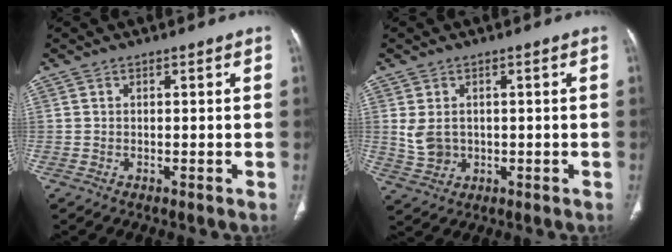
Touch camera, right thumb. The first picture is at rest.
{"total": 4.5, "force": [0.5, 3.6, 2.7], "torque": [-0.047, -0.002, 0.023]}